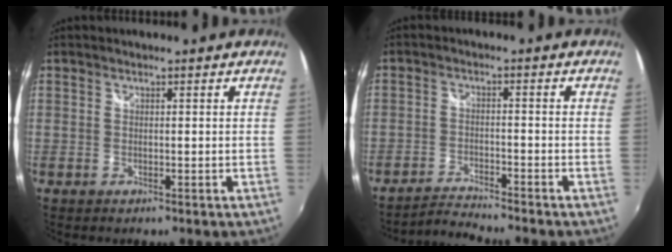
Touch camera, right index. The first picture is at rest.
{"total": 4.6, "force": [-4.5, -0.6, 0.7], "torque": [-0.035, 0.000, -0.088]}